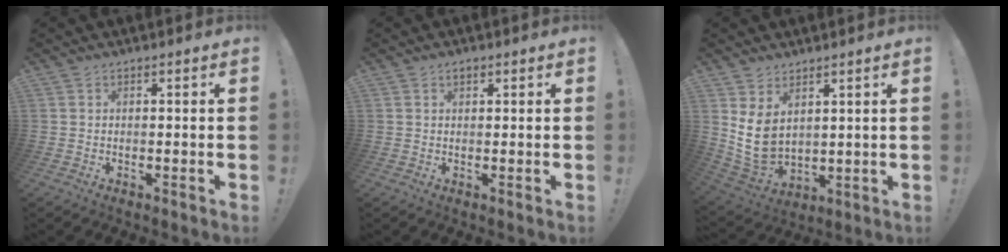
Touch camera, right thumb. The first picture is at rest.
{"total": 1.3, "force": [0.8, 0.7, 0.7], "torque": [-0.010, 0.001, 0.014]}
{"total": 9.8, "force": [3.4, 6.6, 6.3], "torque": [-0.126, -0.036, 0.066]}